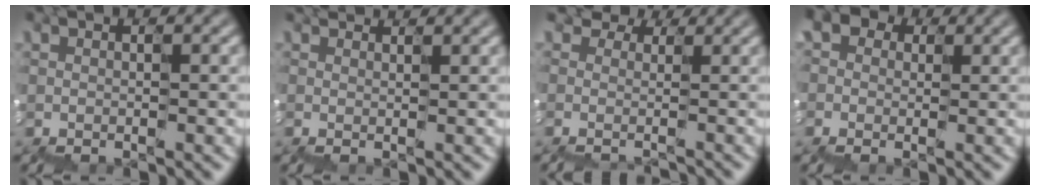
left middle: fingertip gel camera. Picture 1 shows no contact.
{"total": 1.7, "force": [1.3, 0.8, 0.8], "torque": [0.001, 0.021, 0.015]}
{"total": 4.6, "force": [1.6, 3.6, 2.3], "torque": [-0.056, 0.027, 0.051]}
{"total": 3.6, "force": [0.6, 3.3, 1.4], "torque": [-0.046, 0.012, 0.007]}